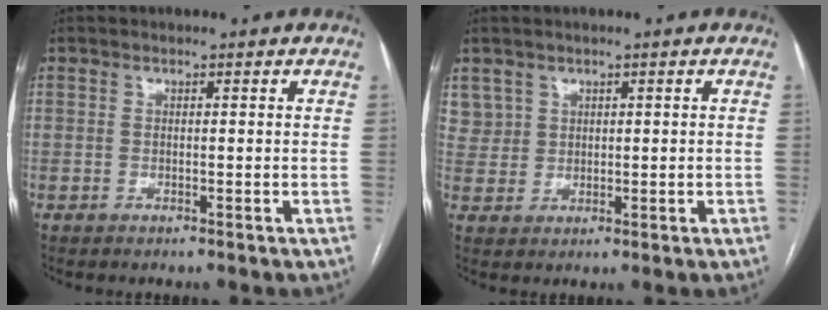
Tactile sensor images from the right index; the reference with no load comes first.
{"total": 3.2, "force": [1.8, 2.6, -0.1], "torque": [0.011, 0.011, 0.038]}